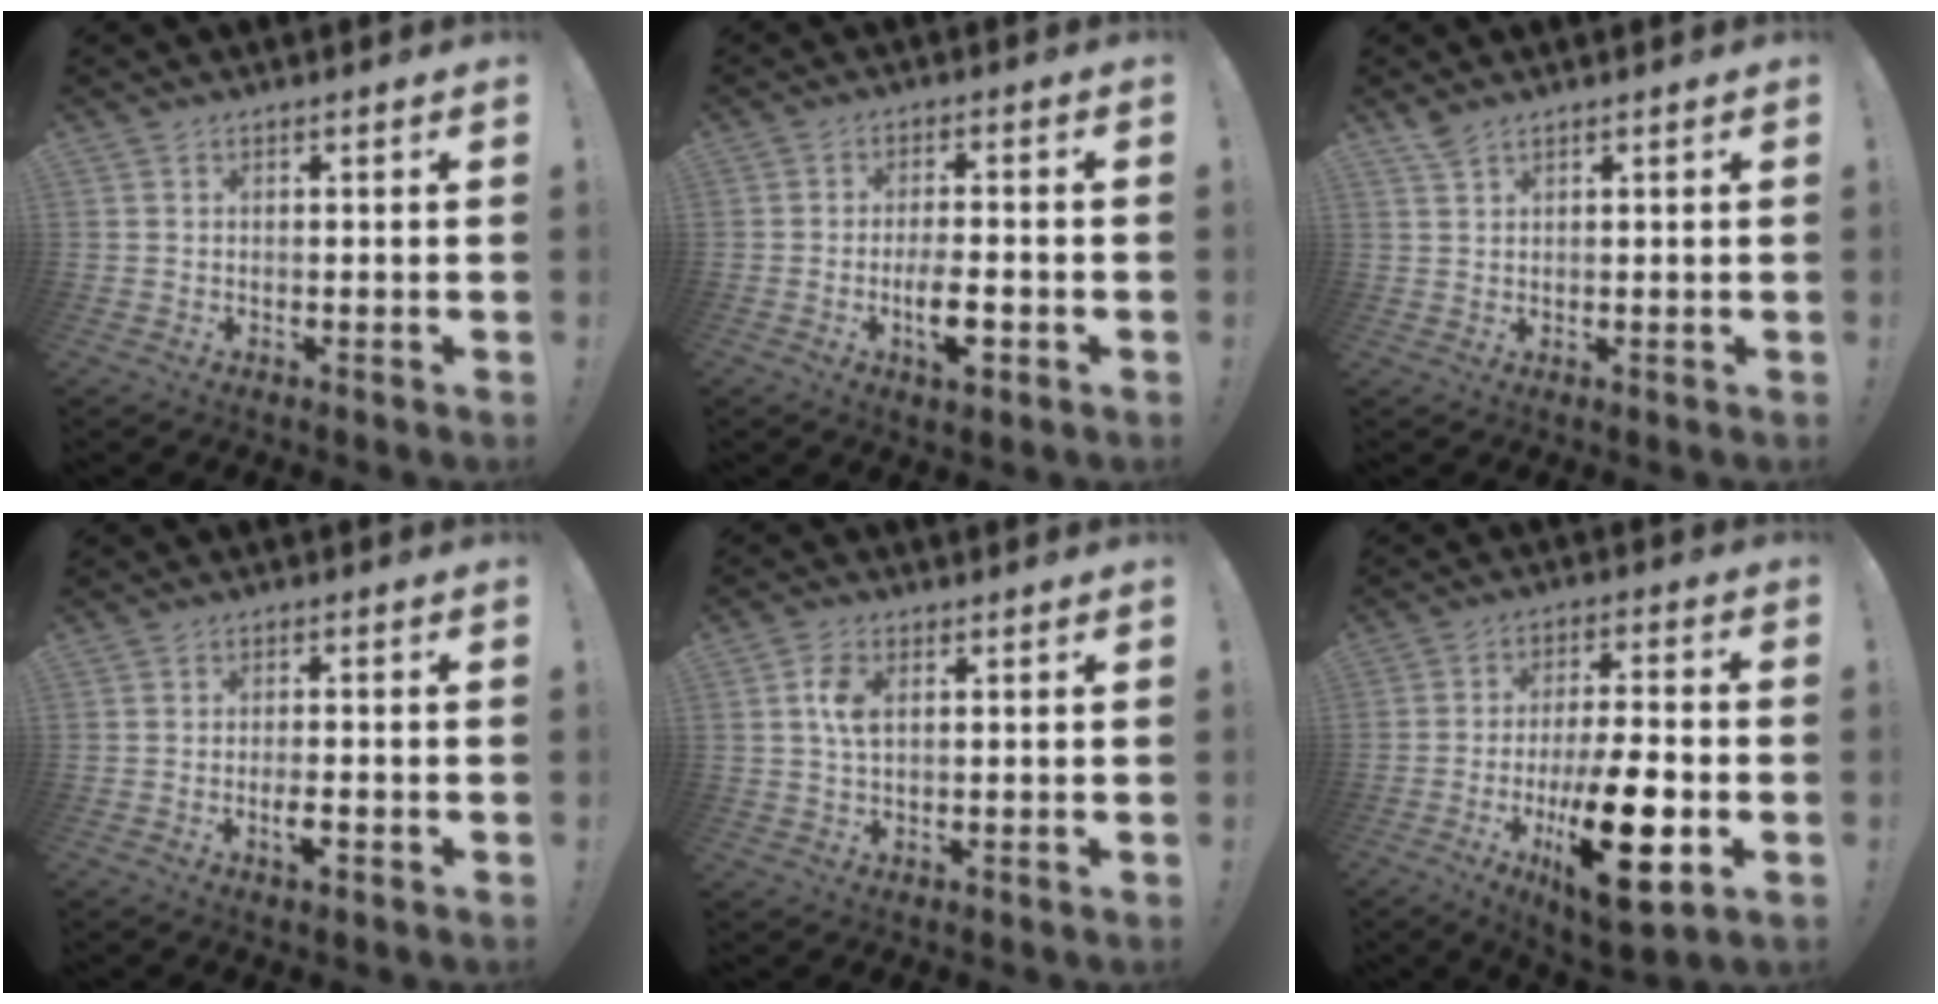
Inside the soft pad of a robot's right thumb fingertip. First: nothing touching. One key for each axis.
{"total": 7.8, "fx": -2.7, "fy": 2.4, "fz": 6.9, "tx": -0.132, "ty": 0.006, "tz": -0.044}
{"total": 2.6, "fx": 2.3, "fy": 0.8, "fz": 1.0, "tx": -0.017, "ty": -0.010, "tz": 0.042}
{"total": 3.2, "fx": -1.6, "fy": 0.7, "fz": 2.7, "tx": -0.056, "ty": 0.002, "tz": -0.026}
{"total": 5.8, "fx": 1.4, "fy": 3.3, "fz": 4.6, "tx": -0.084, "ty": 0.001, "tz": 0.021}
{"total": 19.3, "fx": -6.4, "fy": 5.9, "fz": 17.2, "tx": -0.282, "ty": 0.025, "tz": -0.094}